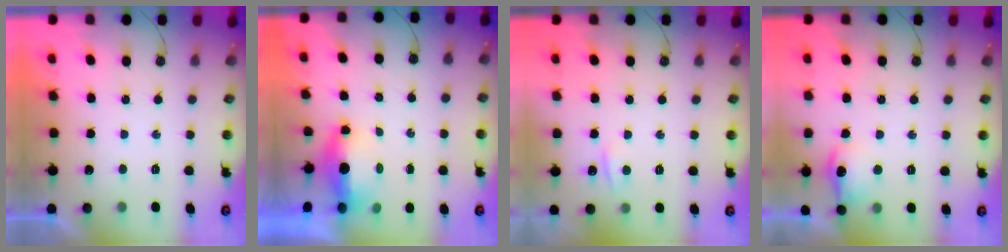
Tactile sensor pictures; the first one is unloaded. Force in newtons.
{"total": 5.3, "press": 5.1, "slide": 1.2}
{"total": 3.6, "press": 3.5, "slide": 0.4}
{"total": 10.4, "press": 10.4, "slide": 0.9}